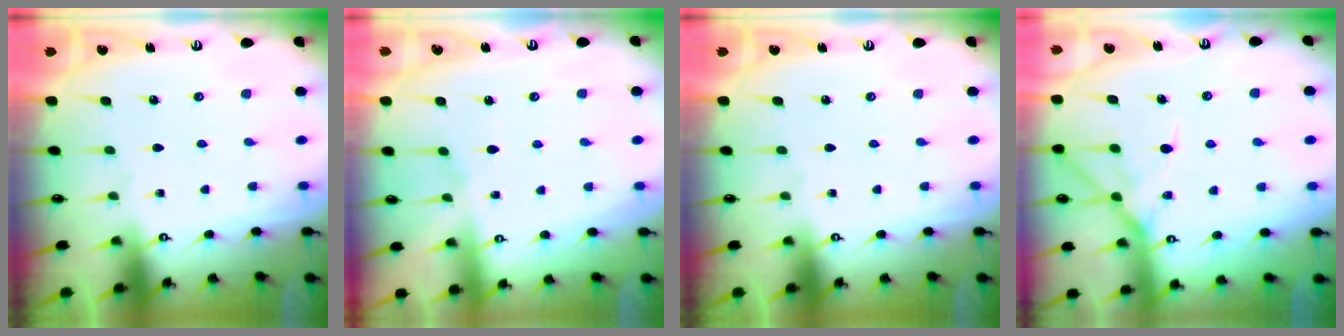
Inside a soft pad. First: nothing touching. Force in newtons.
{"total": 3.4, "press": 3.4, "slide": 0.4}
{"total": 0.0}
{"total": 12.7, "press": 12.7, "slide": 1.1}